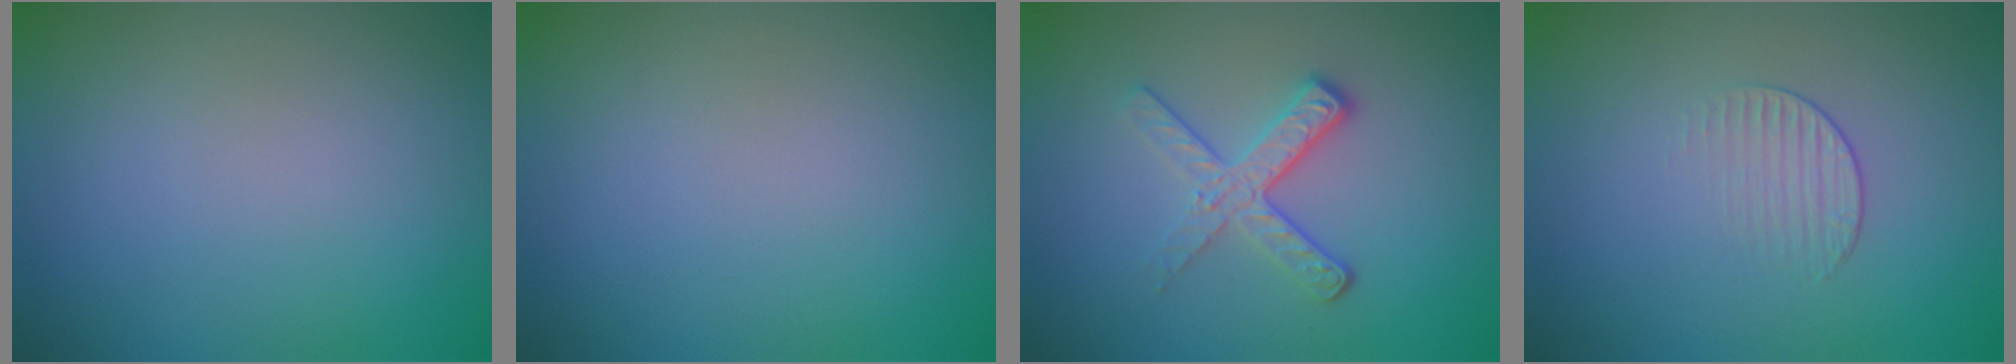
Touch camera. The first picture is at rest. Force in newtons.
{"total": 0.0}
{"total": 3.5, "press": 2.4, "slide": 2.5}
{"total": 1.2, "press": 0.4, "slide": 1.2}